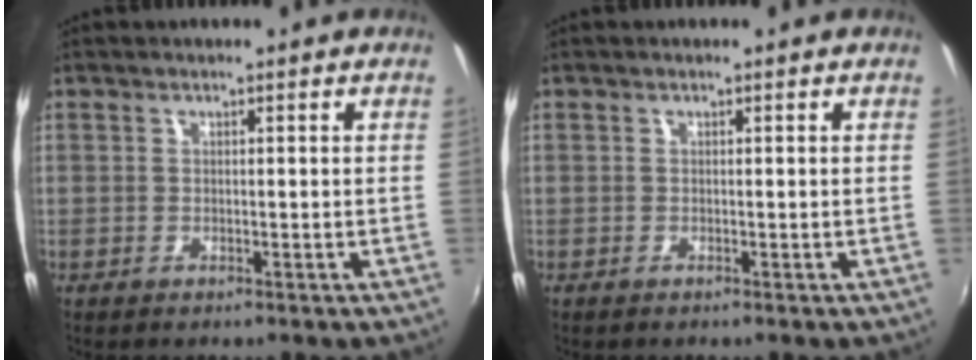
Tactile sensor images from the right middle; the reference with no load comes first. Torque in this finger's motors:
{"motor_torque": [0.00, 0.00, 0.00, 0.00]}